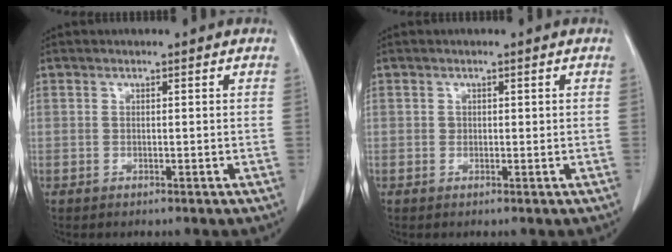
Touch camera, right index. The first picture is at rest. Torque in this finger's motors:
{"motor_torque": [0.05, -0.02, 0.04, 0.01]}